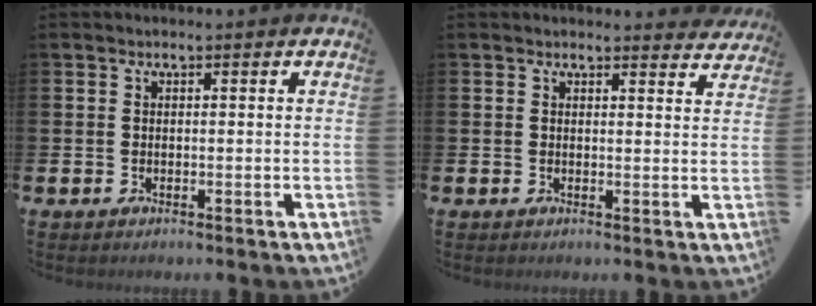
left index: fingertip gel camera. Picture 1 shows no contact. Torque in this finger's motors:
{"motor_torque": [1.08, -1.06, 0.53, 0.01]}